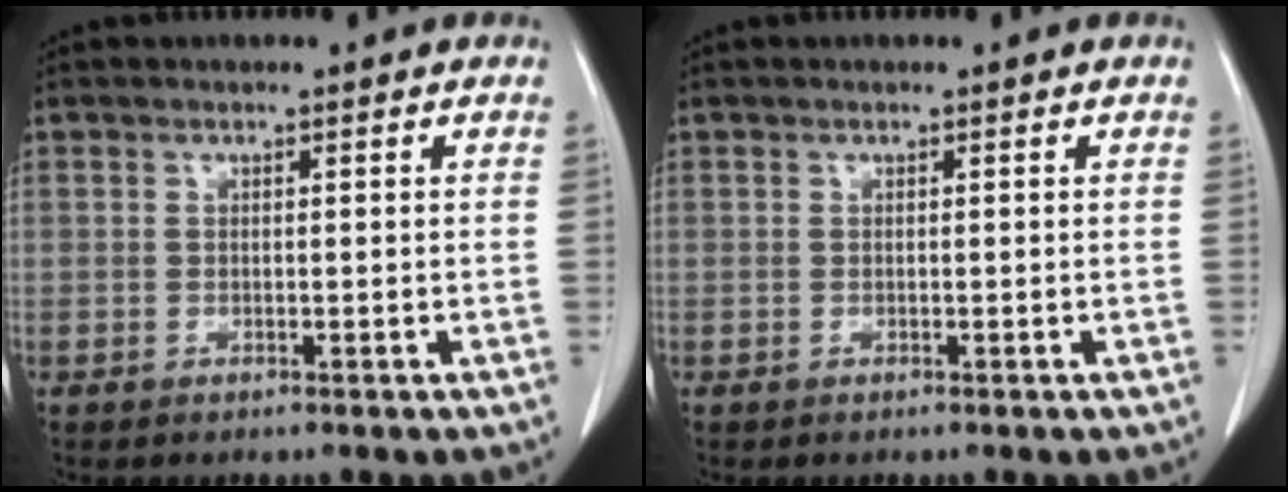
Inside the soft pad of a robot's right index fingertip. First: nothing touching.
{"total": 0.0}